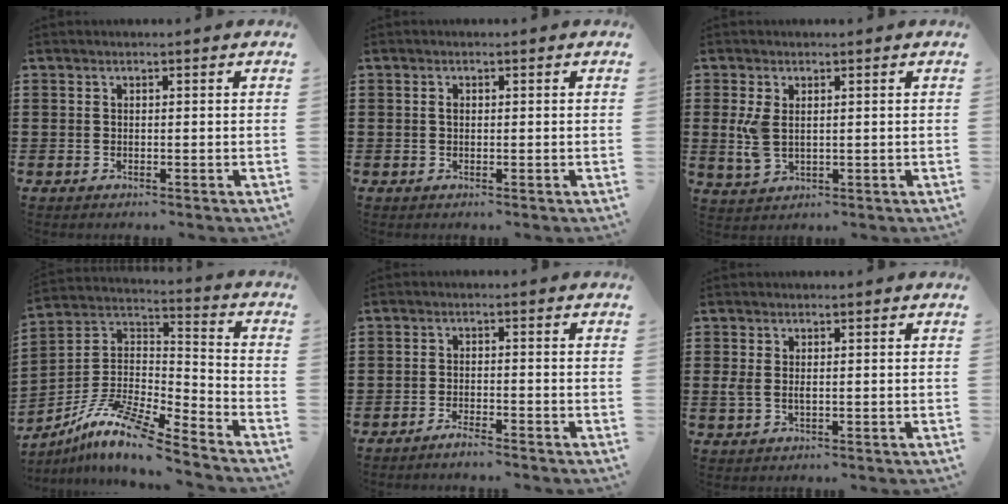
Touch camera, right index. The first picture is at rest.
{"total": 0.9, "force": [0.1, 0.5, 0.7], "torque": [-0.015, 0.001, 0.002]}
{"total": 4.4, "force": [0.5, 2.4, 3.6], "torque": [-0.095, -0.001, 0.004]}
{"total": 10.8, "force": [-8.7, 1.6, 6.2], "torque": [-0.134, 0.007, -0.180]}
{"total": 1.9, "force": [-1.9, 0.0, 0.5], "torque": [-0.009, 0.003, -0.035]}
{"total": 1.7, "force": [0.0, 0.9, 1.5], "torque": [-0.039, 0.000, -0.003]}